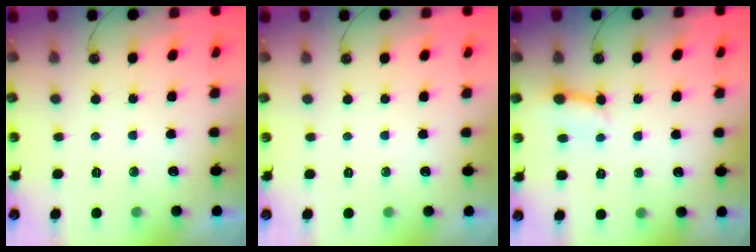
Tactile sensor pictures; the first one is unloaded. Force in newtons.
{"total": 0.0}
{"total": 4.1, "press": 4.1, "slide": 0.5}